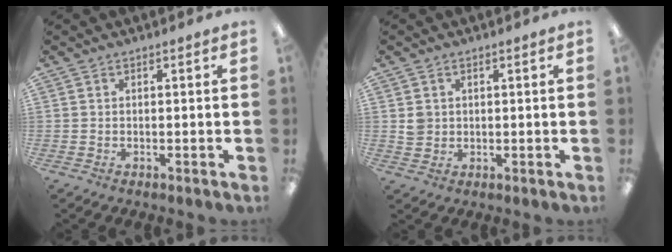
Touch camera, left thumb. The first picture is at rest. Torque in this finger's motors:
{"motor_torque": [0.25, 0.65, 0.38, -0.46, 0.00]}